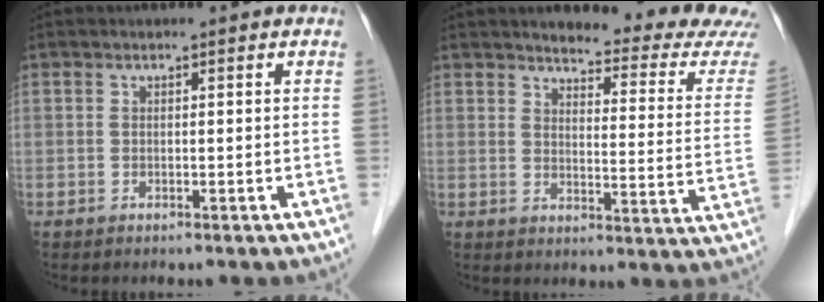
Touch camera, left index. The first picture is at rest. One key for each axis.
{"total": 16.1, "fx": 15.4, "fy": 0.1, "fz": 4.6, "tx": -0.051, "ty": -0.099, "tz": 0.164}